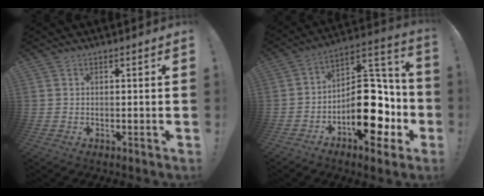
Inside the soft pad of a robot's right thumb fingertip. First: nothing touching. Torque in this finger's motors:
{"motor_torque": [2.54, 2.47, 1.44, -1.34, 0.41]}